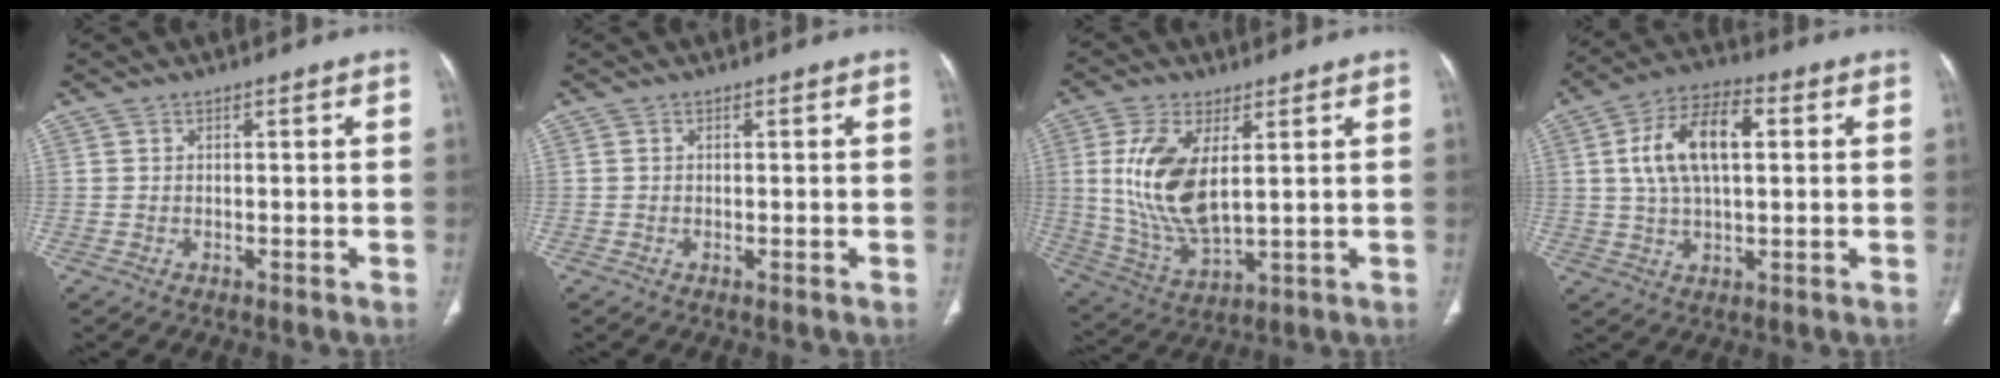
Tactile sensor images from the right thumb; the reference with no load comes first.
{"total": 0.0}
{"total": 14.1, "force": [2.8, 6.4, 12.3], "torque": [-0.258, -0.020, 0.068]}
{"total": 12.8, "force": [2.6, 6.4, 10.9], "torque": [-0.202, 0.019, 0.043]}